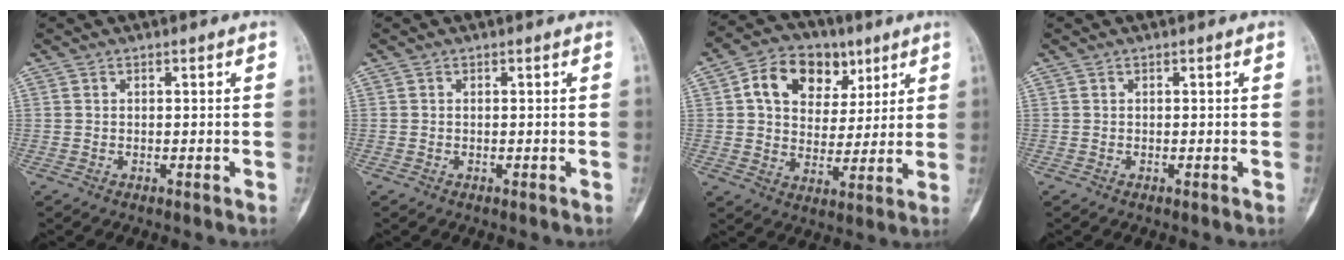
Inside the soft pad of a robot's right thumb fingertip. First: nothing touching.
{"total": 0.0}
{"total": 13.9, "force": [5.5, 10.3, 7.6], "torque": [-0.089, -0.002, 0.092]}
{"total": 0.0}